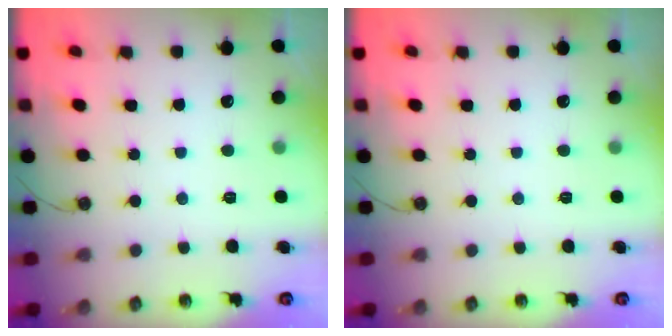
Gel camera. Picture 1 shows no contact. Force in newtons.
{"total": 0.0}